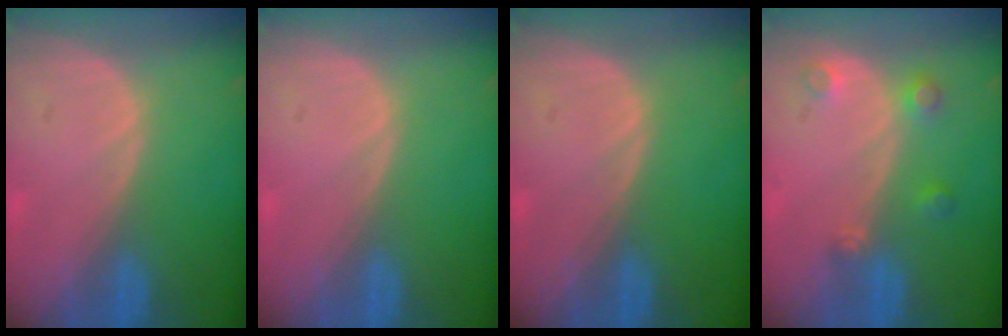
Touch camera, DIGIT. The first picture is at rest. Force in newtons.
{"total": 0.0}
{"total": 0.0}
{"total": 3.4, "press": 3.1, "slide": 1.4}